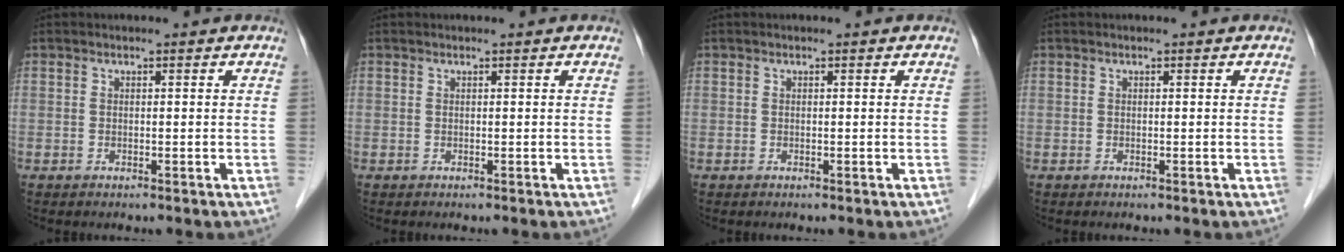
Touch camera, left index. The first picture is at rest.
{"total": 0.0}
{"total": 0.0}
{"total": 0.0}